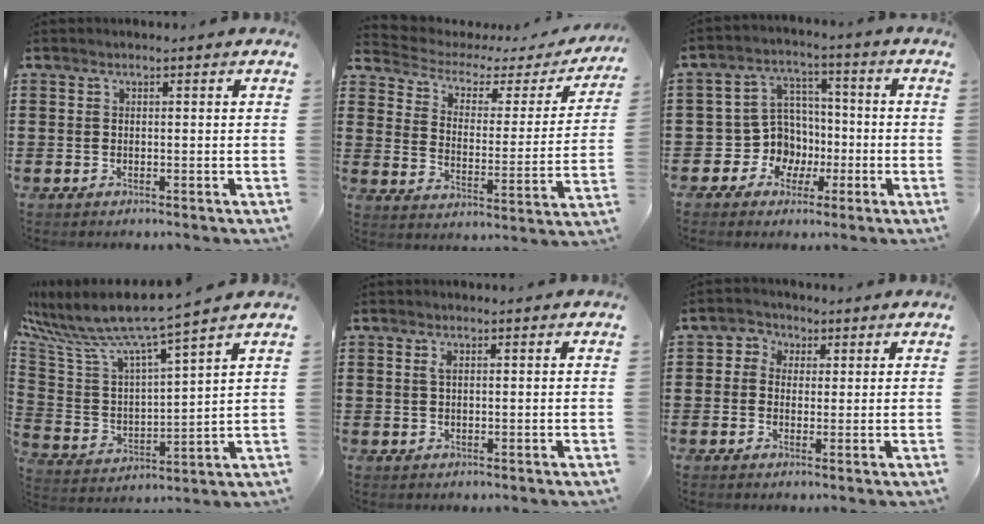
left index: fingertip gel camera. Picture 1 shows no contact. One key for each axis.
{"total": 3.3, "fx": 2.1, "fy": 2.0, "fz": 1.6, "tx": -0.051, "ty": -0.013, "tz": 0.025}
{"total": 7.8, "fx": -1.3, "fy": 7.3, "fz": 2.2, "tx": -0.079, "ty": 0.006, "tz": -0.021}
{"total": 7.6, "fx": 6.6, "fy": 0.1, "fz": 3.8, "tx": -0.107, "ty": -0.052, "tz": 0.104}
{"total": 1.1, "fx": 0.4, "fy": 0.4, "fz": 1.0, "tx": -0.021, "ty": 0.003, "tz": 0.007}
{"total": 2.2, "fx": 0.3, "fy": 2.2, "fz": -0.1, "tx": -0.012, "ty": 0.010, "tz": 0.000}